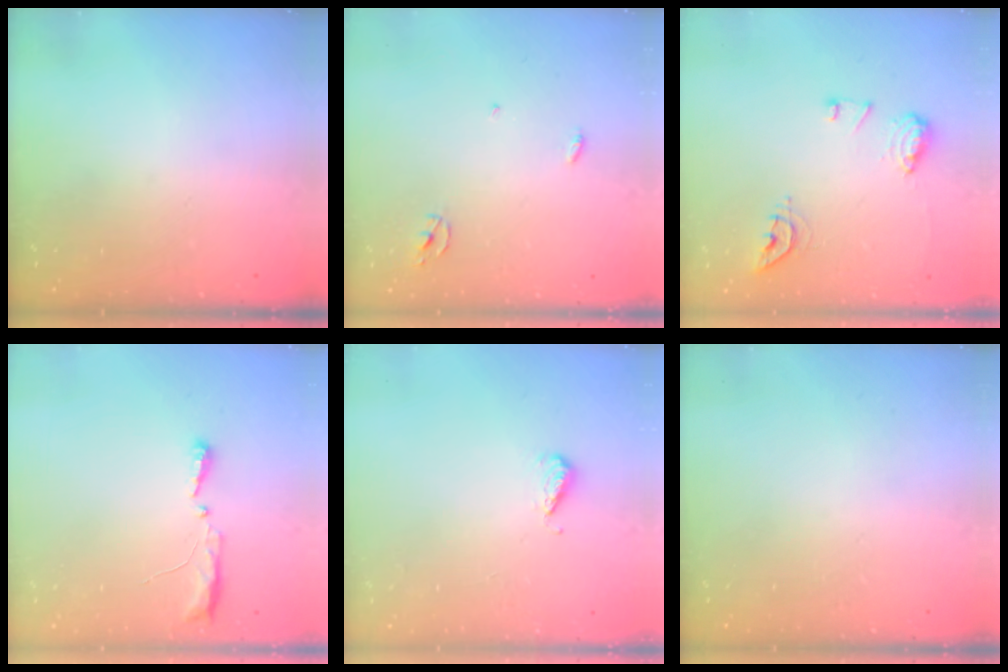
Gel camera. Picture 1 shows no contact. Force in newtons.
{"total": 2.5, "press": 2.5, "slide": 0.1}
{"total": 10.5, "press": 10.5, "slide": 0.7}
{"total": 8.2, "press": 5.2, "slide": 6.2}
{"total": 4.0, "press": 3.8, "slide": 1.2}
{"total": 0.0}